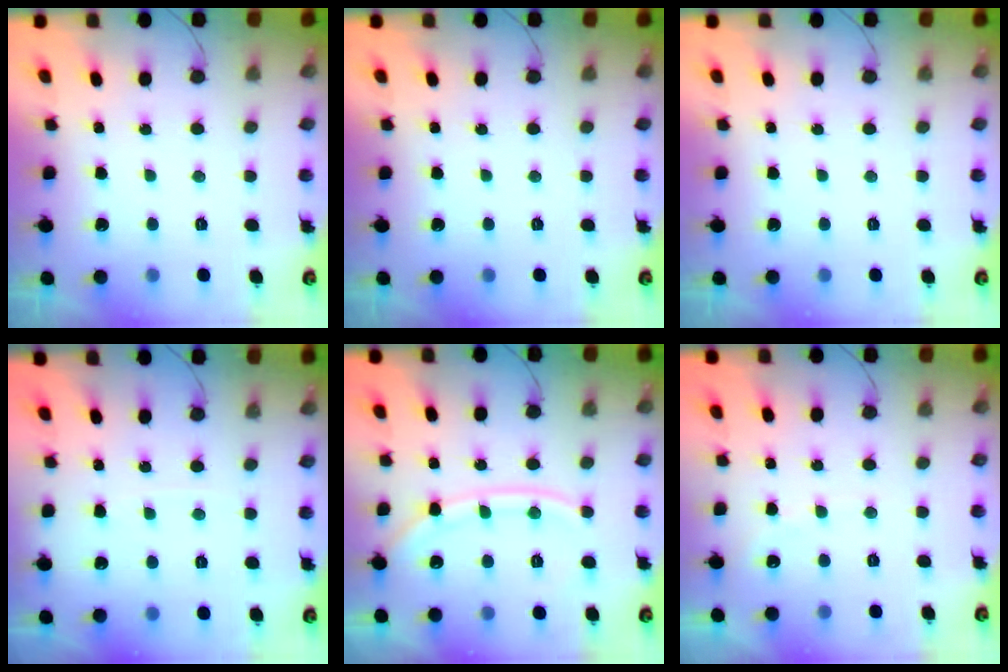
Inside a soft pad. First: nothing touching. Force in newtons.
{"total": 0.0}
{"total": 0.0}
{"total": 2.3, "press": 2.3, "slide": 0.3}
{"total": 12.1, "press": 12.0, "slide": 1.6}
{"total": 4.0, "press": 4.0, "slide": 0.6}